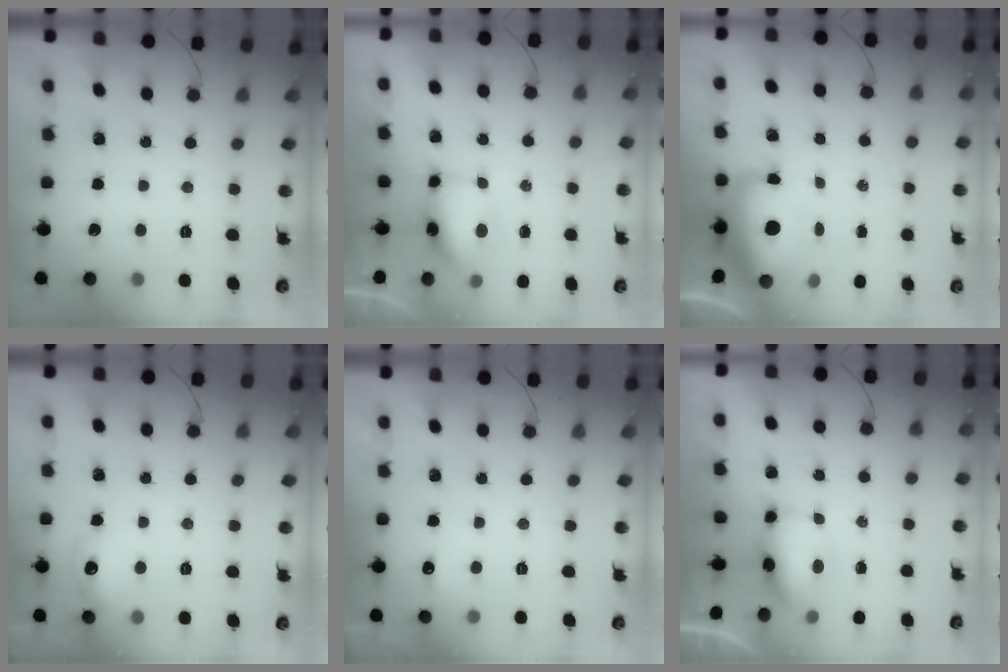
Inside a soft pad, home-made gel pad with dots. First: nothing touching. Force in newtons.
{"total": 7.3, "press": 7.2, "slide": 1.1}
{"total": 12.6, "press": 12.2, "slide": 3.2}
{"total": 8.8, "press": 8.7, "slide": 0.4}
{"total": 3.6, "press": 3.5, "slide": 0.9}
{"total": 7.0, "press": 6.9, "slide": 1.1}